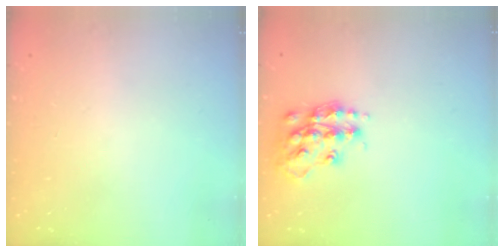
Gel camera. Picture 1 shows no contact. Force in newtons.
{"total": 14.7, "press": 14.7, "slide": 0.9}